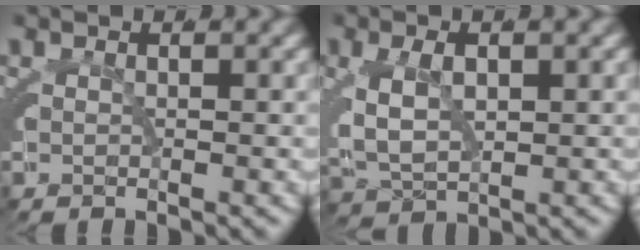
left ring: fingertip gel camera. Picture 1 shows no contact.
{"total": 5.0, "force": [-0.1, 4.0, 2.9], "torque": [-0.082, -0.019, 0.003]}